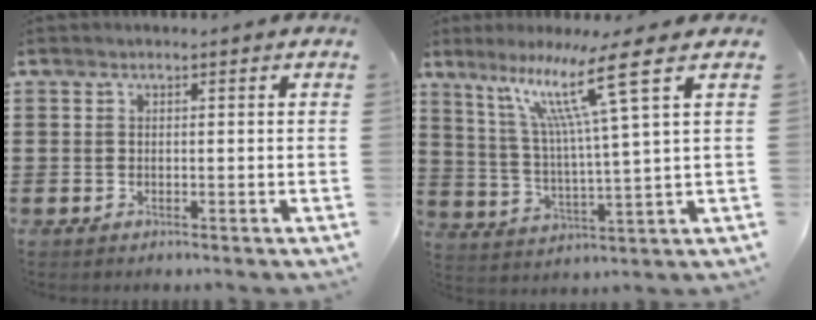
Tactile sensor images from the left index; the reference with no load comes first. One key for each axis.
{"total": 12.0, "fx": 6.9, "fy": -0.6, "fz": 9.8, "tx": -0.198, "ty": -0.017, "tz": 0.105}